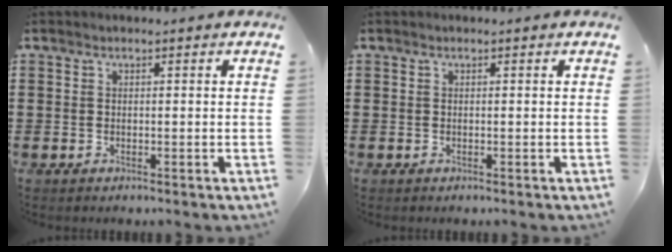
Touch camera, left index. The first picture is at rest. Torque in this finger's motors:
{"motor_torque": [0.30, 0.38, 0.00, -0.01]}